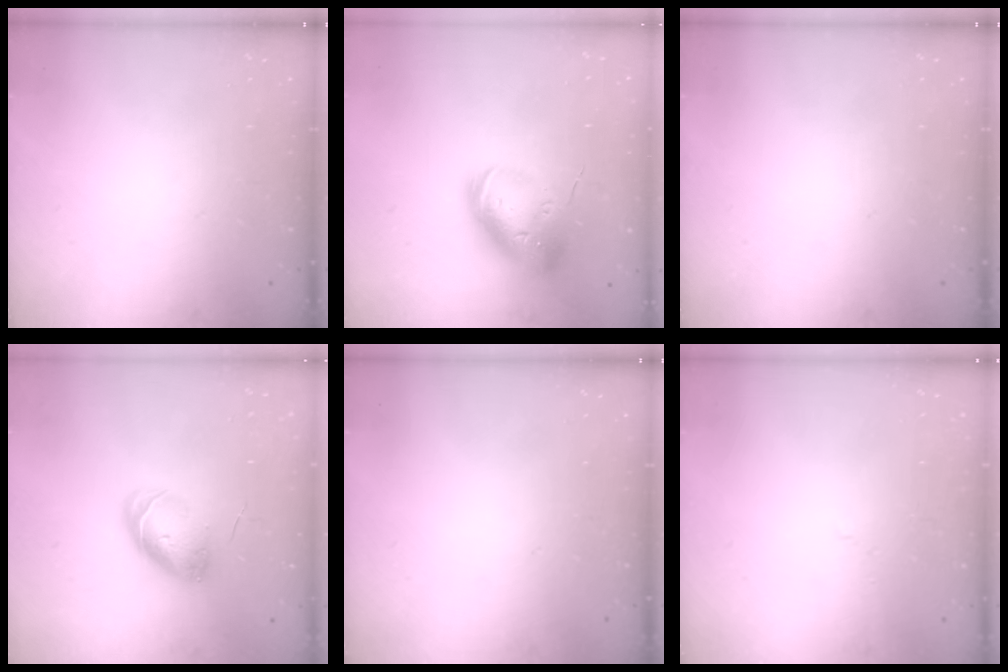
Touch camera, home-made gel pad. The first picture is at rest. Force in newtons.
{"total": 18.2, "press": 18.0, "slide": 2.6}
{"total": 0.0}
{"total": 7.8, "press": 7.7, "slide": 0.5}
{"total": 0.0}
{"total": 1.9, "press": 1.9, "slide": 0.3}